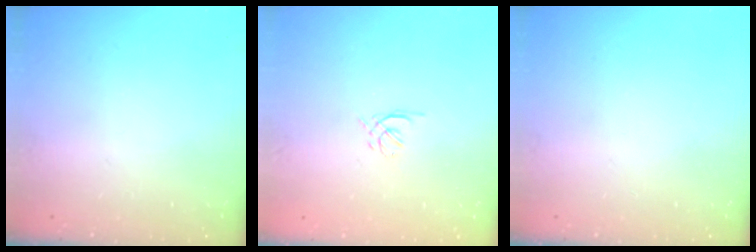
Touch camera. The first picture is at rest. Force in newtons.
{"total": 1.6, "press": 1.5, "slide": 0.5}
{"total": 0.0}